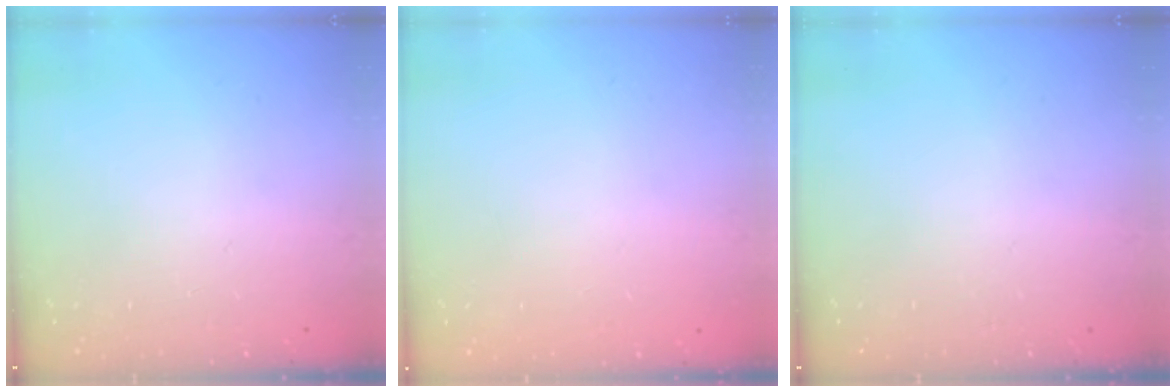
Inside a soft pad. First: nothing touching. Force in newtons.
{"total": 0.0}
{"total": 0.0}